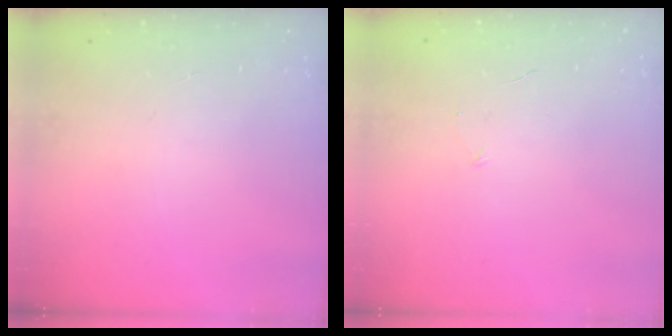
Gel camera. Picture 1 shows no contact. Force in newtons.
{"total": 2.4, "press": 2.3, "slide": 0.8}